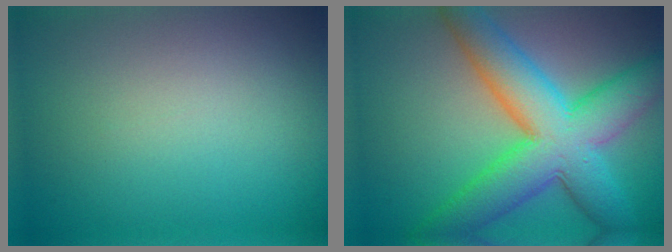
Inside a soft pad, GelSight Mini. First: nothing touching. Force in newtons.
{"total": 10.3, "press": 10.3, "slide": 0.4}